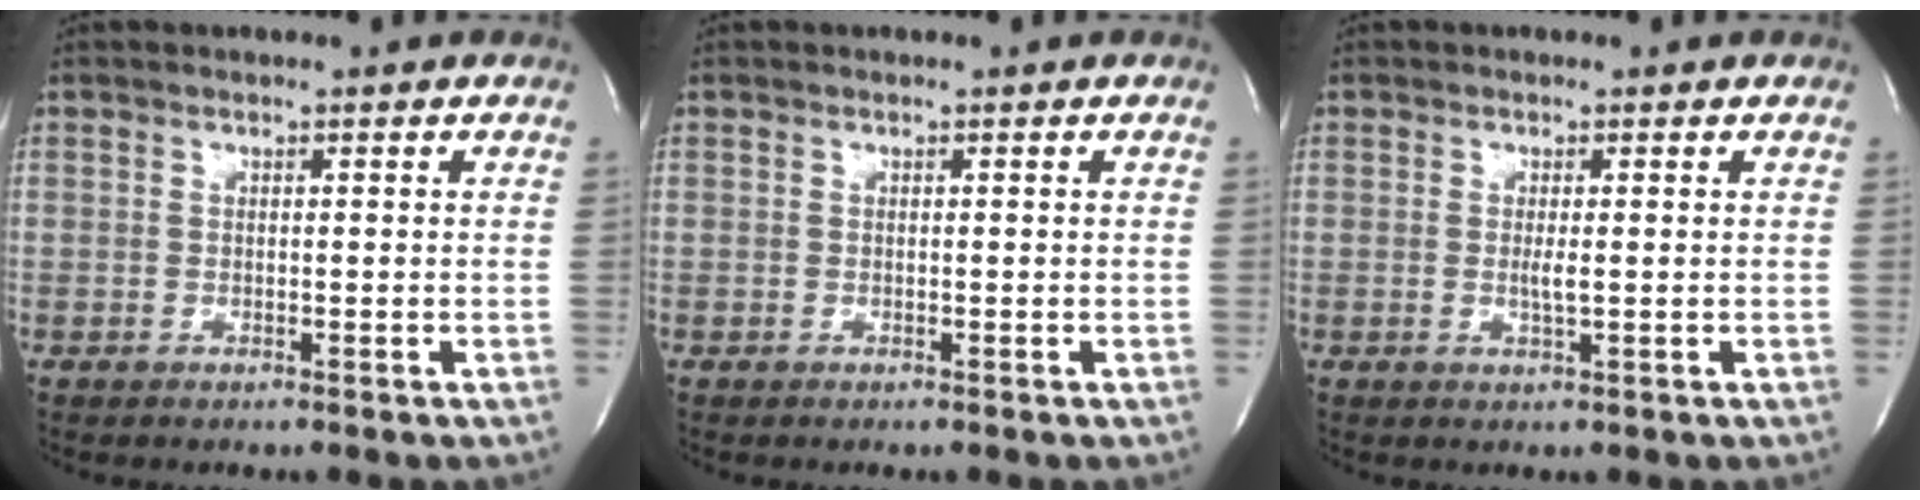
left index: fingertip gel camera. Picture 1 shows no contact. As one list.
[{"total": 0.0}, {"total": 1.7, "force": [-0.4, 0.1, 1.6], "torque": [-0.034, -0.007, -0.008]}]